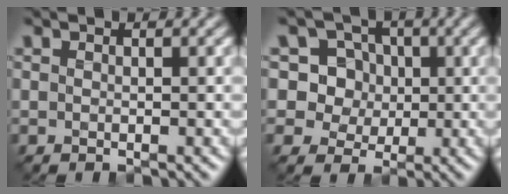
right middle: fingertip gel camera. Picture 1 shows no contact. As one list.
[{"total": 8.0, "force": [2.5, 6.9, 3.1], "torque": [-0.065, 0.012, 0.030]}]